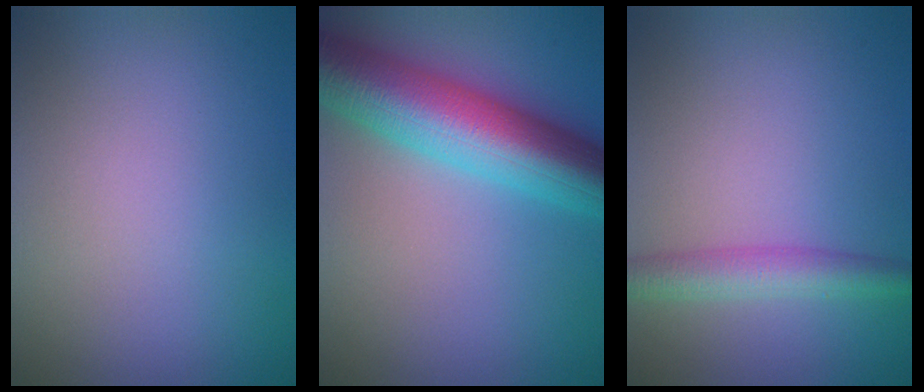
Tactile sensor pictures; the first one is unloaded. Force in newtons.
{"total": 10.7, "press": 10.7, "slide": 0.2}
{"total": 3.5, "press": 3.5, "slide": 0.1}